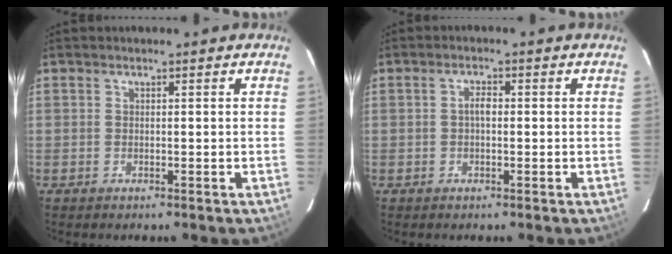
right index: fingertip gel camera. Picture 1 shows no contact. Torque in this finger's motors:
{"motor_torque": [0.18, -0.07, 0.13, 0.05]}